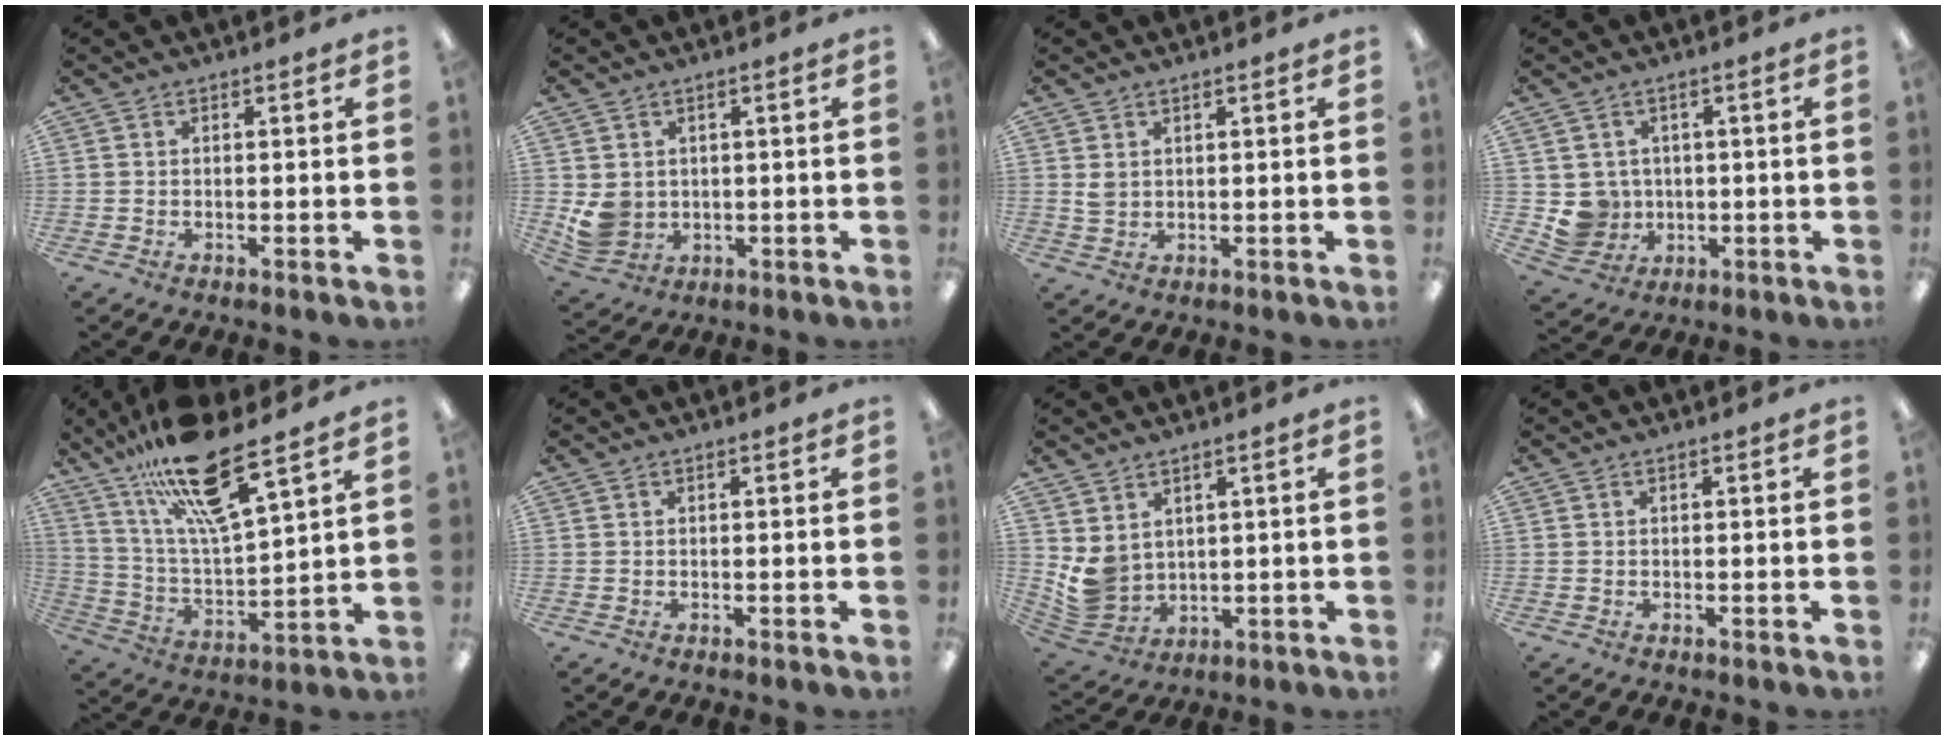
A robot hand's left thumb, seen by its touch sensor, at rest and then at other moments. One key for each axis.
{"total": 5.1, "fx": 1.2, "fy": 4.6, "fz": 1.8, "tx": -0.048, "ty": -0.004, "tz": 0.025}
{"total": 2.1, "fx": 1.0, "fy": 1.3, "fz": 1.3, "tx": -0.028, "ty": 0.003, "tz": 0.017}
{"total": 6.0, "fx": 0.6, "fy": 6.0, "fz": 0.6, "tx": -0.038, "ty": -0.004, "tz": 0.020}
{"total": 19.0, "fx": 13.9, "fy": 4.0, "fz": 12.2, "tx": -0.227, "ty": -0.076, "tz": 0.233}
{"total": 0.0}
{"total": 5.5, "fx": 2.6, "fy": 4.4, "fz": 2.1, "tx": -0.058, "ty": -0.025, "tz": 0.053}
{"total": 0.0}